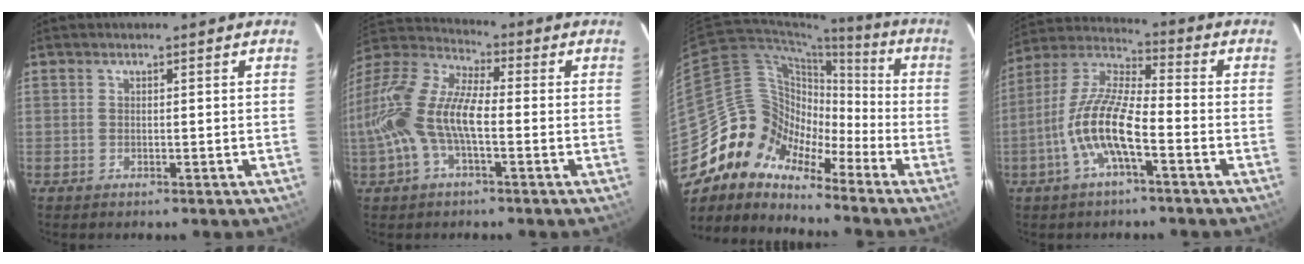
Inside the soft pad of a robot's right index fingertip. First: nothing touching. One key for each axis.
{"total": 16.7, "fx": -2.7, "fy": 7.1, "fz": 14.9, "tx": -0.302, "ty": 0.005, "tz": -0.060}
{"total": 11.2, "fx": -8.9, "fy": 6.4, "fz": 2.4, "tx": -0.039, "ty": 0.039, "tz": -0.187}
{"total": 12.0, "fx": -4.6, "fy": 2.9, "fz": 10.7, "tx": -0.222, "ty": 0.001, "tz": -0.094}